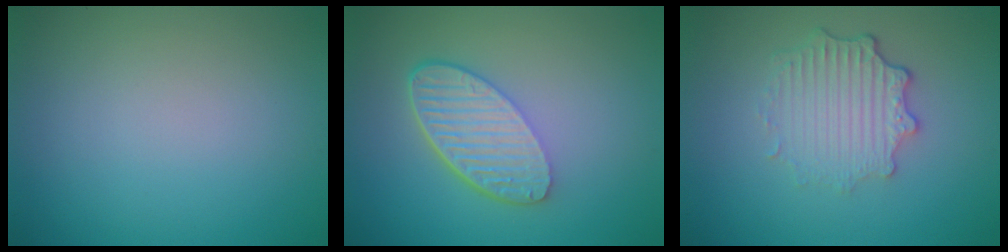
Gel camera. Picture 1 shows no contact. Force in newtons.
{"total": 5.5, "press": 4.0, "slide": 3.8}
{"total": 3.7, "press": 2.9, "slide": 2.3}